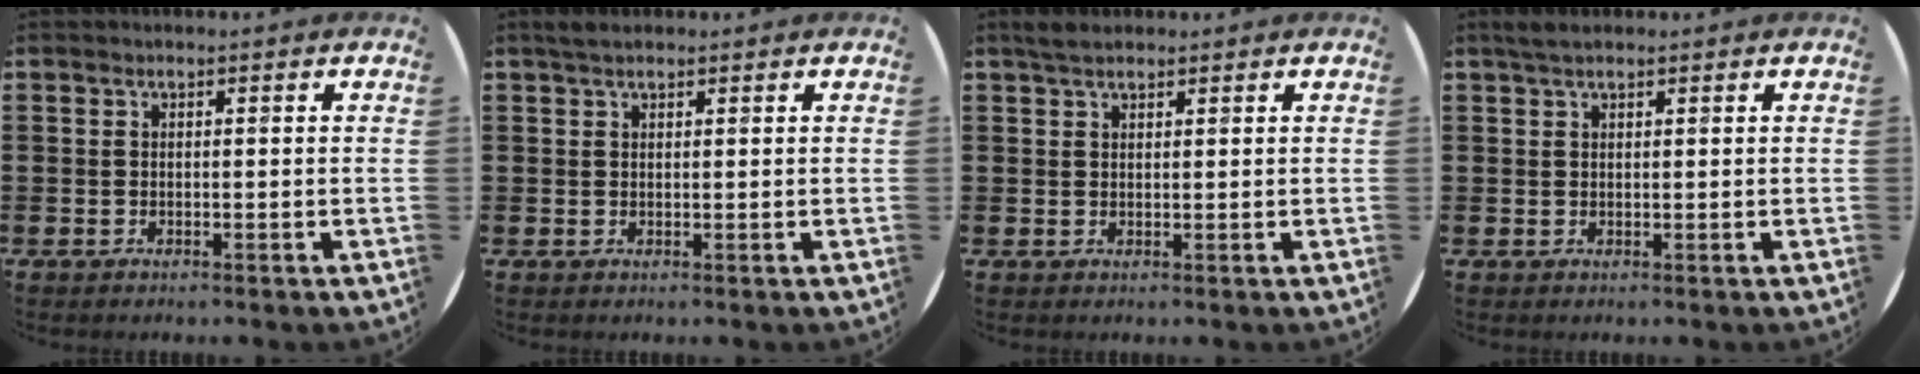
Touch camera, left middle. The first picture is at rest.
{"total": 1.5, "force": [1.2, 0.5, 0.8], "torque": [-0.010, 0.001, 0.020]}
{"total": 2.0, "force": [1.6, 0.7, 0.8], "torque": [-0.011, 0.003, 0.029]}
{"total": 1.7, "force": [1.4, 0.4, 0.9], "torque": [-0.021, 0.004, 0.024]}